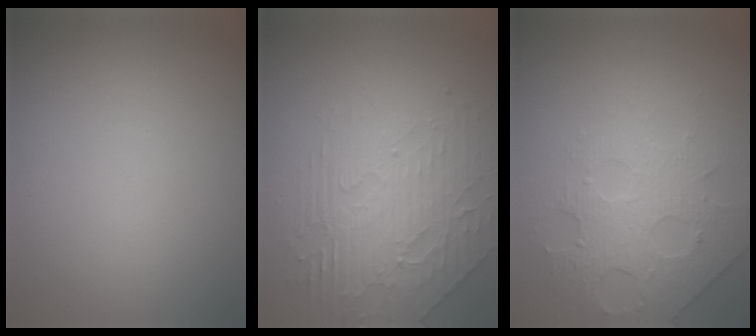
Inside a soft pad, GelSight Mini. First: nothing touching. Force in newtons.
{"total": 4.3, "press": 3.9, "slide": 1.7}
{"total": 4.1, "press": 3.9, "slide": 1.1}